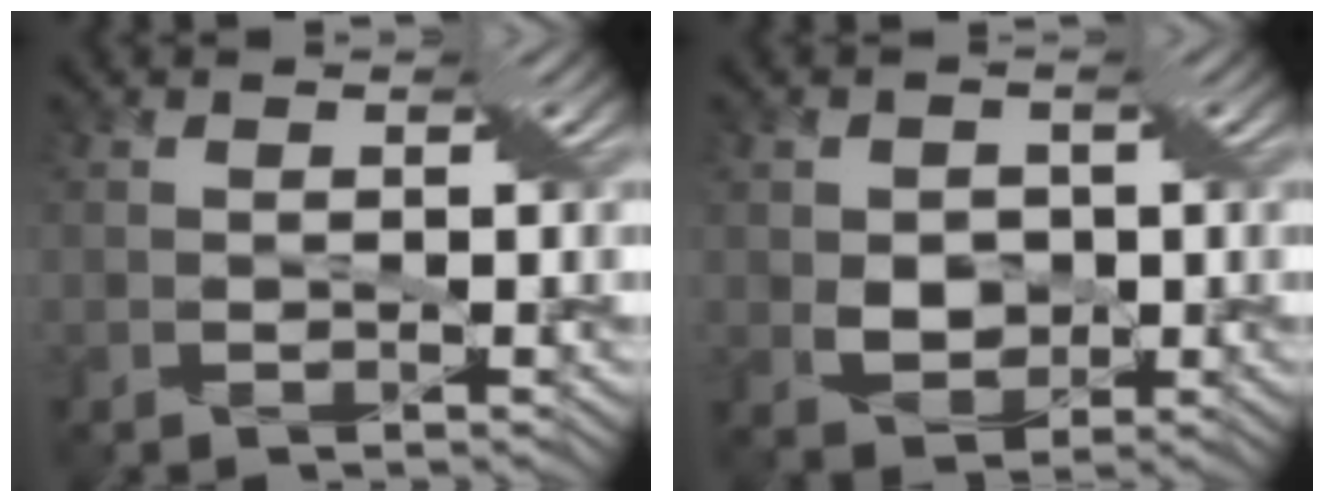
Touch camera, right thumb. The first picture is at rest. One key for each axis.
{"total": 3.6, "fx": 0.2, "fy": 3.0, "fz": 2.1, "tx": -0.062, "ty": -0.005, "tz": -0.003}